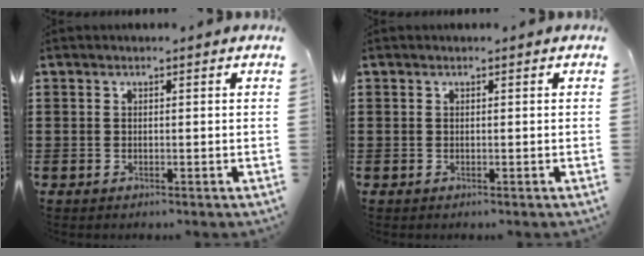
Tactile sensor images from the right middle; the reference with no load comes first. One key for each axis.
{"total": 0.0}